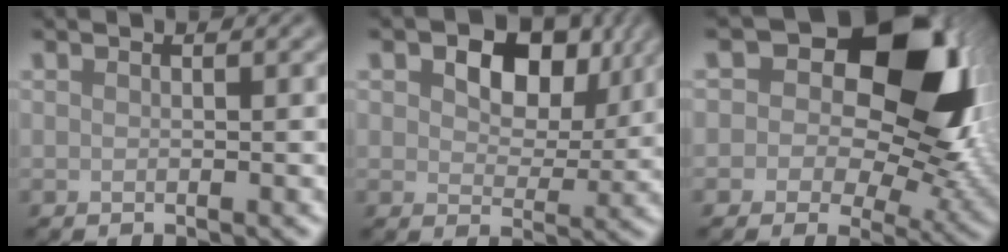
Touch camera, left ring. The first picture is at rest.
{"total": 7.2, "force": [2.9, 4.6, 4.8], "torque": [-0.082, -0.004, 0.037]}
{"total": 14.2, "force": [4.2, 9.0, 10.1], "torque": [-0.128, 0.009, 0.062]}